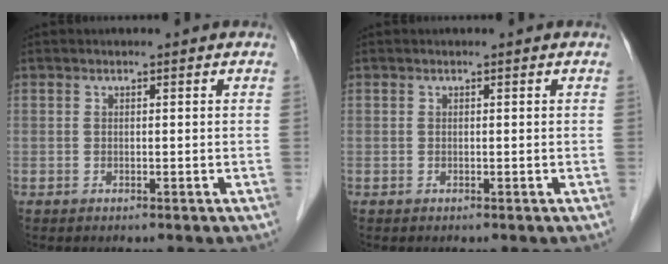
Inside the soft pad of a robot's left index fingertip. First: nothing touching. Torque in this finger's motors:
{"motor_torque": [0.00, 0.00, 0.00, 0.00]}